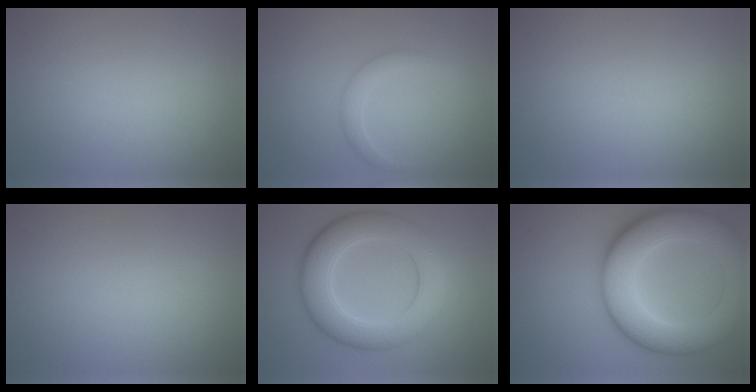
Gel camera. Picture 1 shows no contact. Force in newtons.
{"total": 1.8, "press": 1.8, "slide": 0.1}
{"total": 0.0}
{"total": 0.0}
{"total": 7.9, "press": 7.8, "slide": 0.6}
{"total": 11.3, "press": 11.3, "slide": 0.3}